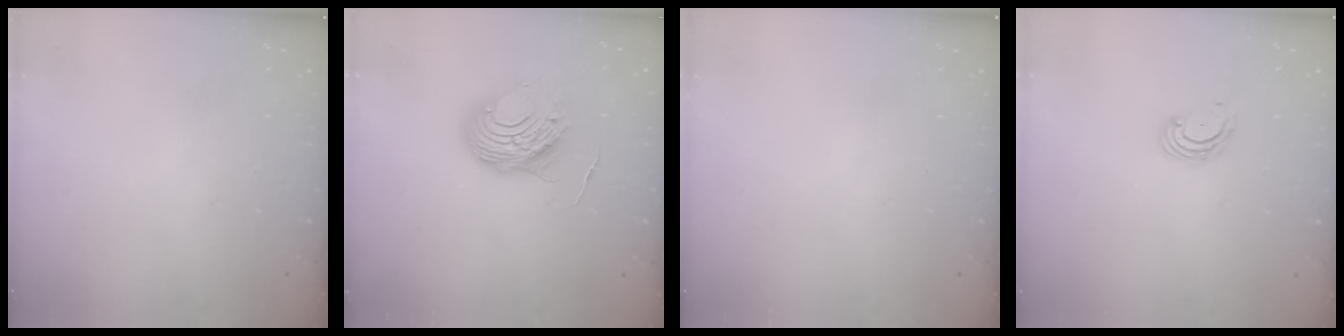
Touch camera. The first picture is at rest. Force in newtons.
{"total": 11.1, "press": 11.1, "slide": 0.9}
{"total": 0.0}
{"total": 2.8, "press": 2.8, "slide": 0.3}